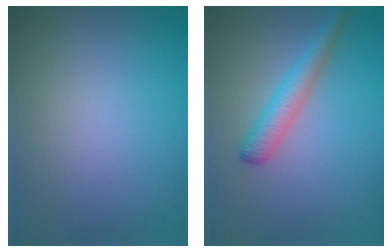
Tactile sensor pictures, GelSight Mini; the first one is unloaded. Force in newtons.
{"total": 3.1, "press": 3.1, "slide": 0.1}